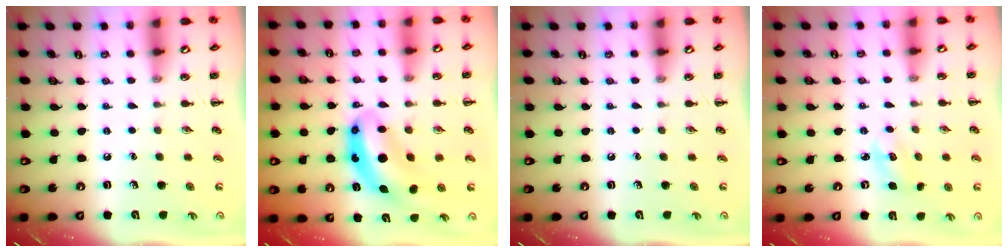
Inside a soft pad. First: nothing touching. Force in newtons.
{"total": 9.9, "press": 9.7, "slide": 2.0}
{"total": 0.0}
{"total": 3.8, "press": 3.6, "slide": 1.1}